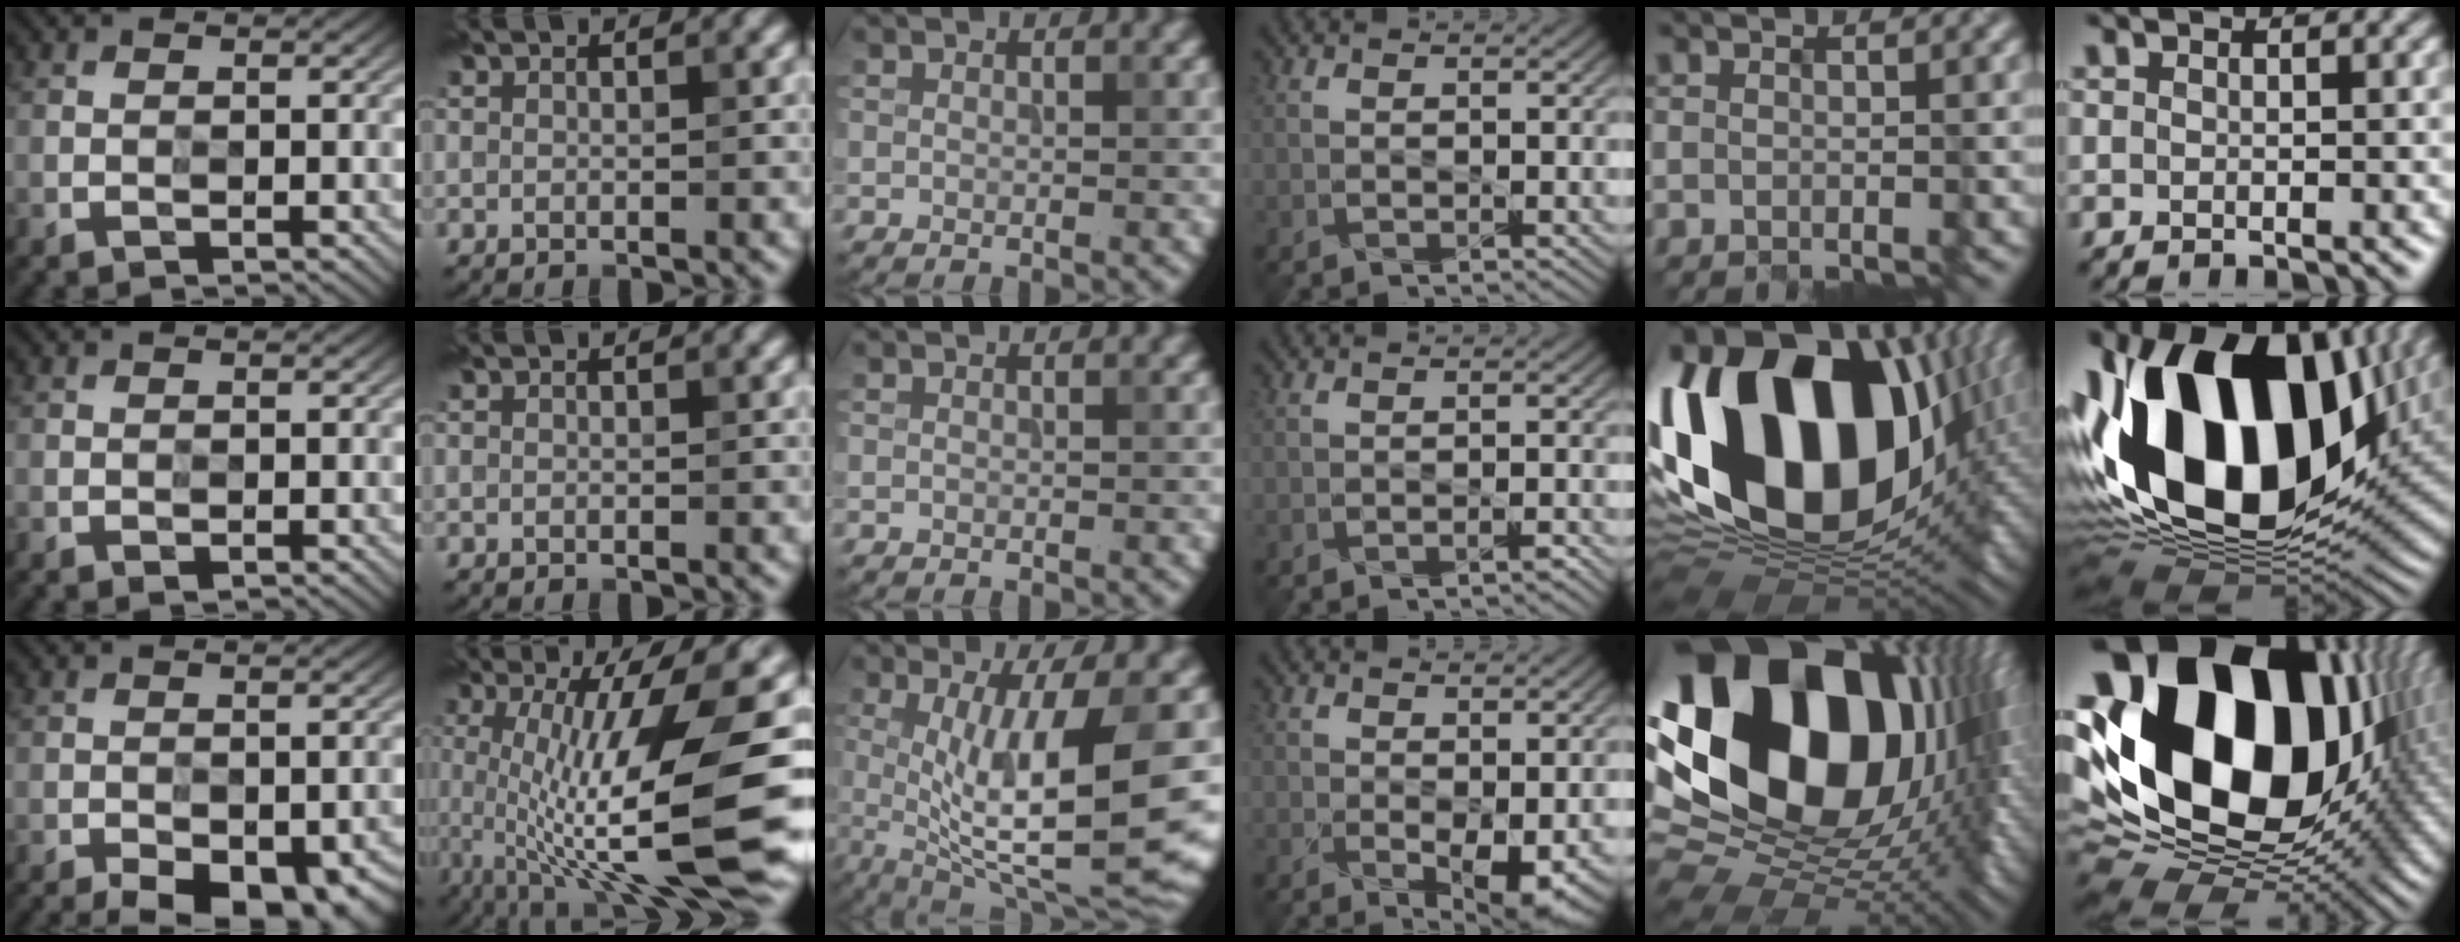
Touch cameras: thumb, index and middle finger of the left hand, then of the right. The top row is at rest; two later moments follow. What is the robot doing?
{"motion": "extract", "object": "power strip"}